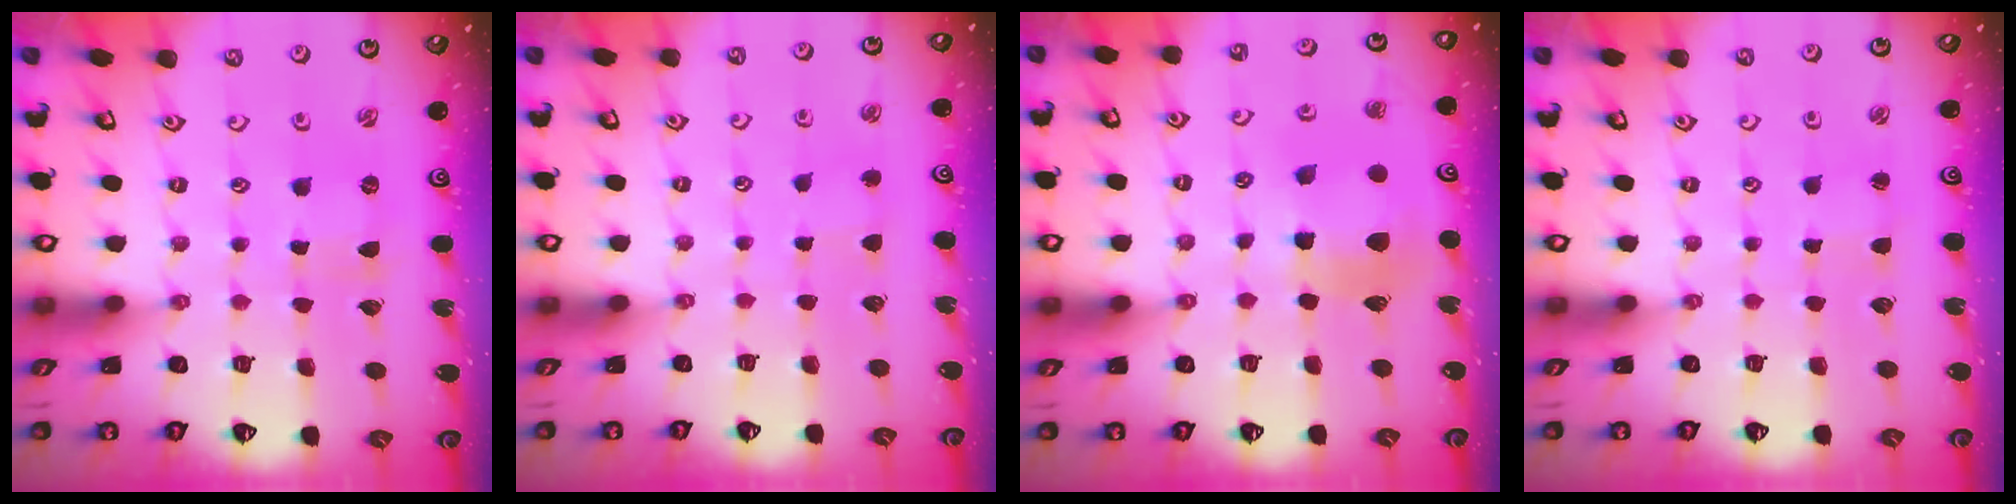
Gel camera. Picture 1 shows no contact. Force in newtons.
{"total": 2.2, "press": 2.2, "slide": 0.2}
{"total": 11.5, "press": 11.4, "slide": 1.5}
{"total": 1.5, "press": 1.5, "slide": 0.2}